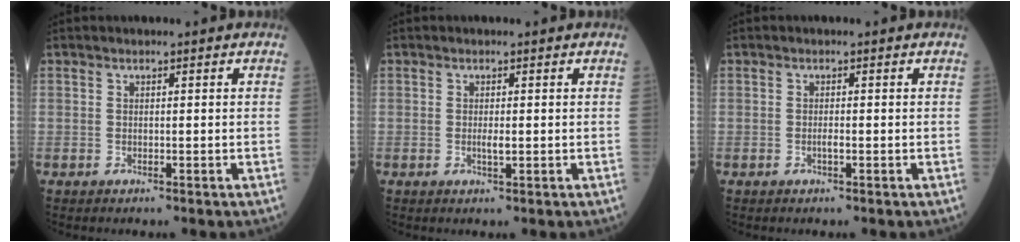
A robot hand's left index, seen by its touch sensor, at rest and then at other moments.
{"total": 1.3, "force": [0.0, 0.3, 1.2], "torque": [-0.025, -0.001, 0.001]}
{"total": 0.8, "force": [-0.3, 0.1, 0.7], "torque": [-0.015, 0.001, -0.005]}